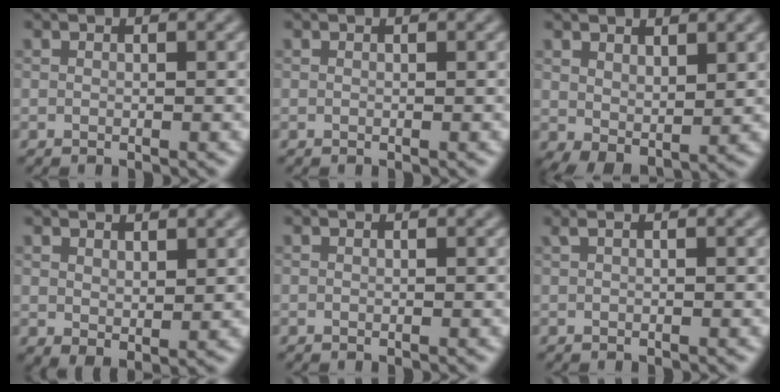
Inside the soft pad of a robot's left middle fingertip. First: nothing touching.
{"total": 0.0}
{"total": 3.5, "force": [1.1, 2.1, 2.6], "torque": [-0.056, -0.009, 0.027]}
{"total": 2.3, "force": [1.1, 1.2, 1.5], "torque": [-0.032, -0.008, 0.029]}
{"total": 0.0}
{"total": 0.9, "force": [0.4, 0.2, 0.8], "torque": [-0.018, 0.007, 0.005]}